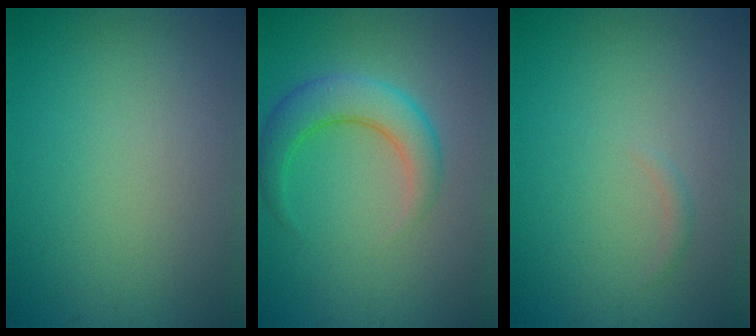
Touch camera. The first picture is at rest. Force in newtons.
{"total": 5.9, "press": 5.9, "slide": 0.3}
{"total": 0.5, "press": 0.5, "slide": 0.0}